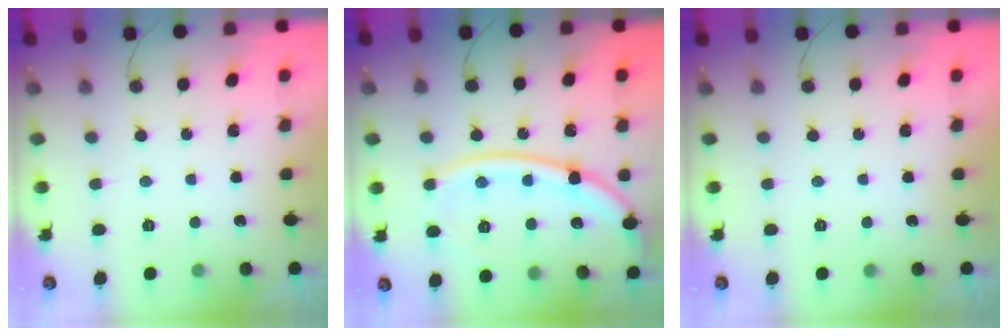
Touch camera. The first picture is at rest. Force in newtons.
{"total": 17.7, "press": 17.7, "slide": 1.2}
{"total": 0.0}